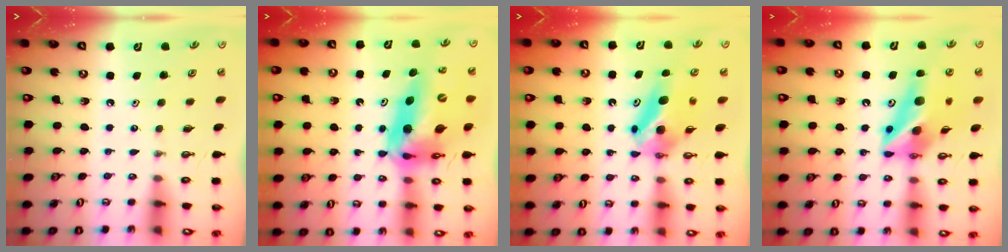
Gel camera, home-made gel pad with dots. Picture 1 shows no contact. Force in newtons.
{"total": 17.9, "press": 17.4, "slide": 4.4}
{"total": 8.1, "press": 6.0, "slide": 5.4}
{"total": 14.5, "press": 14.4, "slide": 1.5}